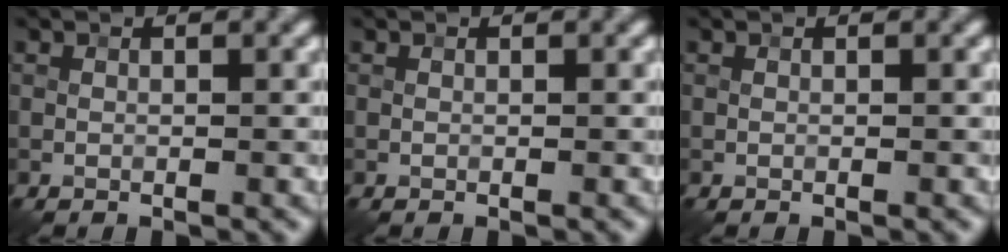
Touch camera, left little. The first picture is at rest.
{"total": 0.0}
{"total": 0.0}